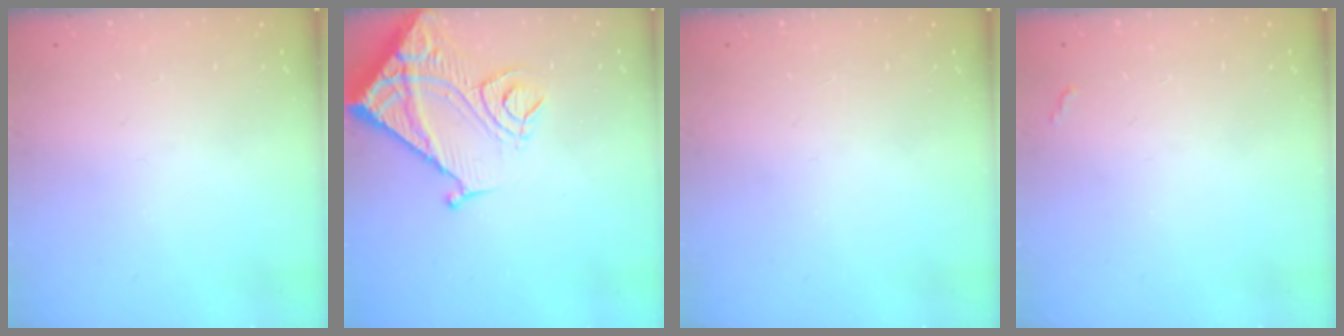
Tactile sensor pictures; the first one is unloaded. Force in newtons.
{"total": 16.5, "press": 16.4, "slide": 2.0}
{"total": 0.0}
{"total": 2.8, "press": 2.8, "slide": 0.4}